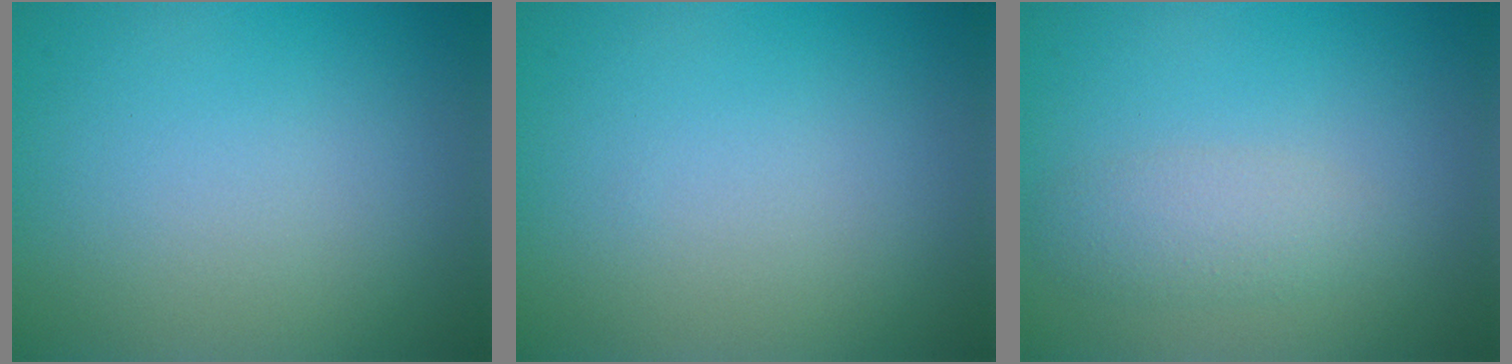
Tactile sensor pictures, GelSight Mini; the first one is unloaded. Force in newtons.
{"total": 0.0}
{"total": 2.1, "press": 2.1, "slide": 0.1}